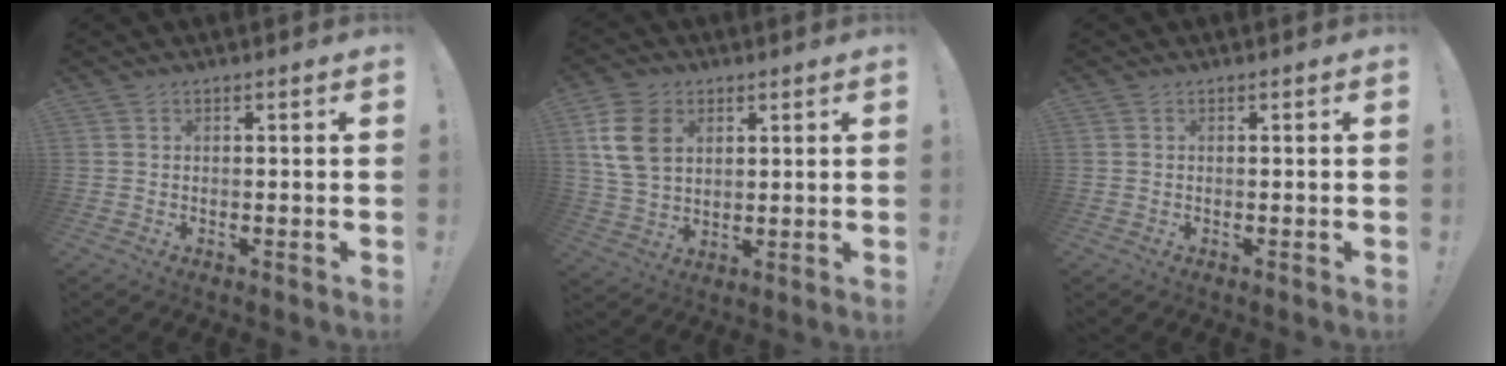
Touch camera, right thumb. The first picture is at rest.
{"total": 12.3, "force": [4.3, 9.0, 7.3], "torque": [-0.140, -0.005, 0.084]}
{"total": 0.0}